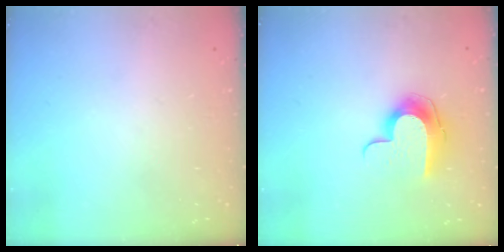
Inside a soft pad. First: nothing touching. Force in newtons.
{"total": 10.2, "press": 10.2, "slide": 0.5}